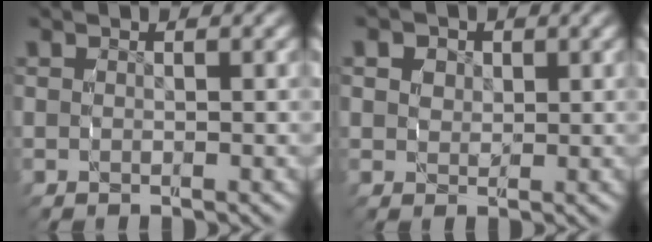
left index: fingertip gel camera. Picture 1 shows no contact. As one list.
[{"total": 2.4, "force": [0.9, 2.0, 0.8], "torque": [-0.011, -0.003, 0.018]}]